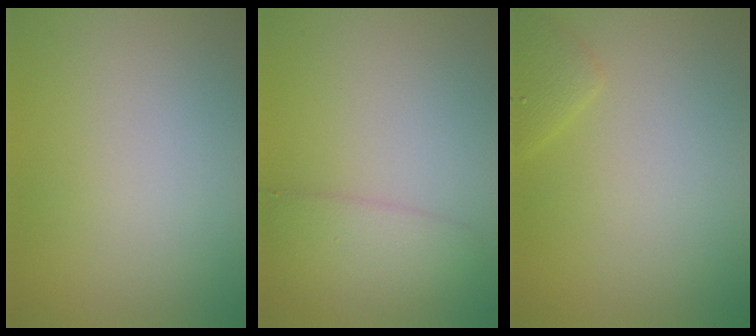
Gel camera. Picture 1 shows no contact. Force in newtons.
{"total": 2.9, "press": 2.9, "slide": 0.1}
{"total": 1.3, "press": 1.3, "slide": 0.2}